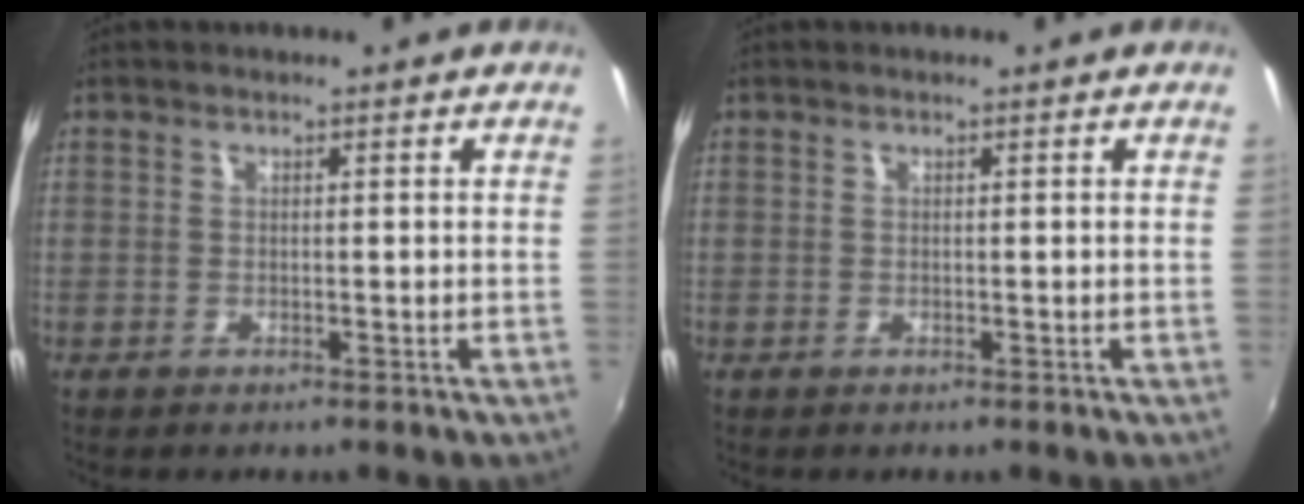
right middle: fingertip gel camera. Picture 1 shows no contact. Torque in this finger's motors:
{"motor_torque": [0.01, -0.01, 0.00, 0.00]}